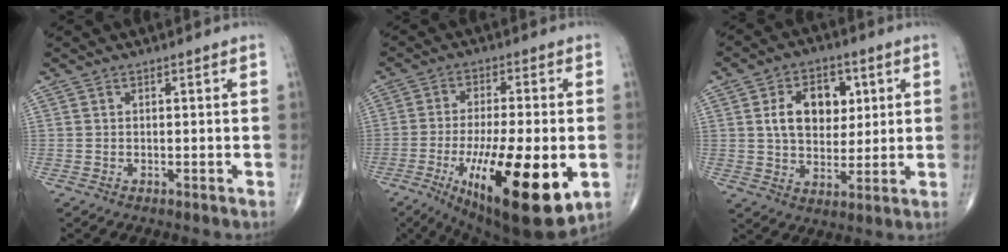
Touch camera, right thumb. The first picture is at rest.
{"total": 23.0, "force": [-6.8, 6.9, 20.8], "torque": [-0.327, -0.022, -0.090]}
{"total": 11.8, "force": [2.8, 8.0, 8.1], "torque": [-0.094, -0.003, 0.051]}